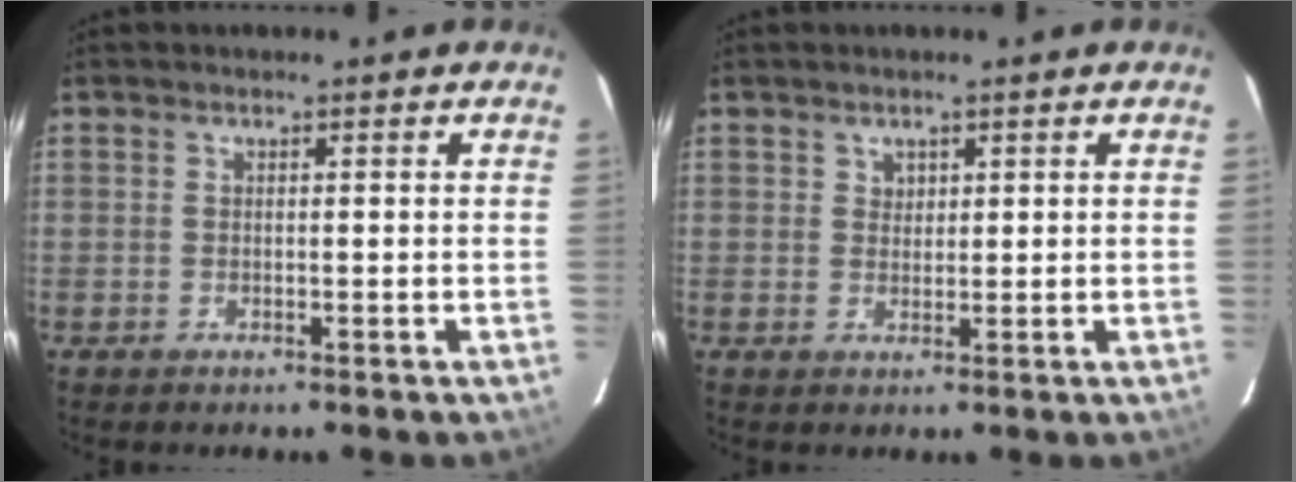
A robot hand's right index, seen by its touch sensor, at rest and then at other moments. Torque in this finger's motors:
{"motor_torque": [-0.18, -0.03, -0.02, 0.00]}